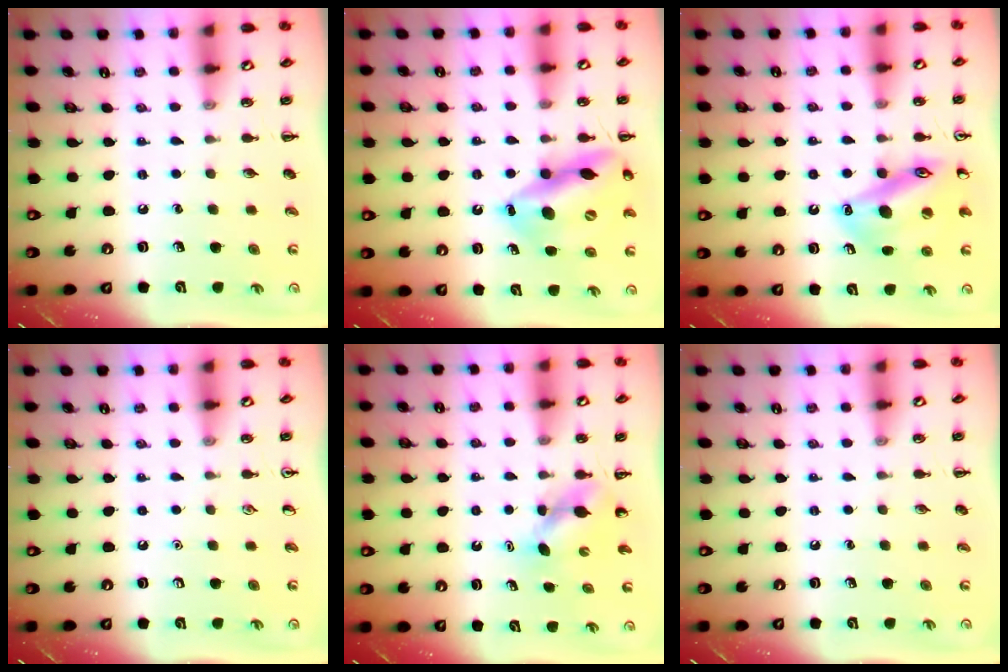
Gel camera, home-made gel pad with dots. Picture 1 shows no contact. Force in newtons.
{"total": 17.5, "press": 17.1, "slide": 4.0}
{"total": 16.2, "press": 16.1, "slide": 2.3}
{"total": 0.0}
{"total": 4.5, "press": 4.4, "slide": 0.5}
{"total": 0.0}